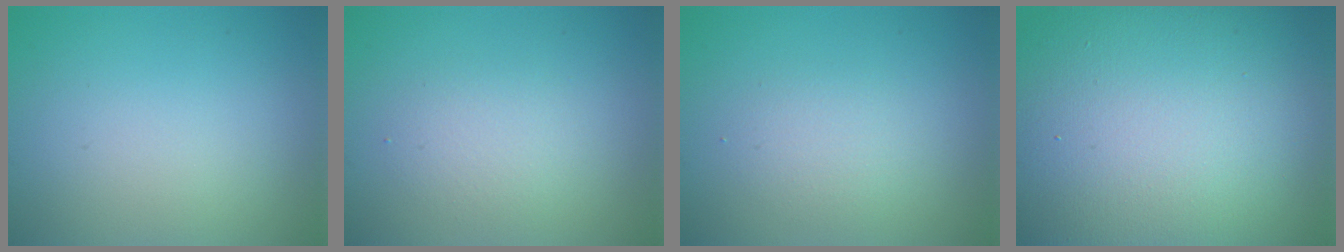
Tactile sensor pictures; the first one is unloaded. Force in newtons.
{"total": 2.0, "press": 2.0, "slide": 0.1}
{"total": 1.7, "press": 1.7, "slide": 0.1}
{"total": 21.2, "press": 21.2, "slide": 1.7}